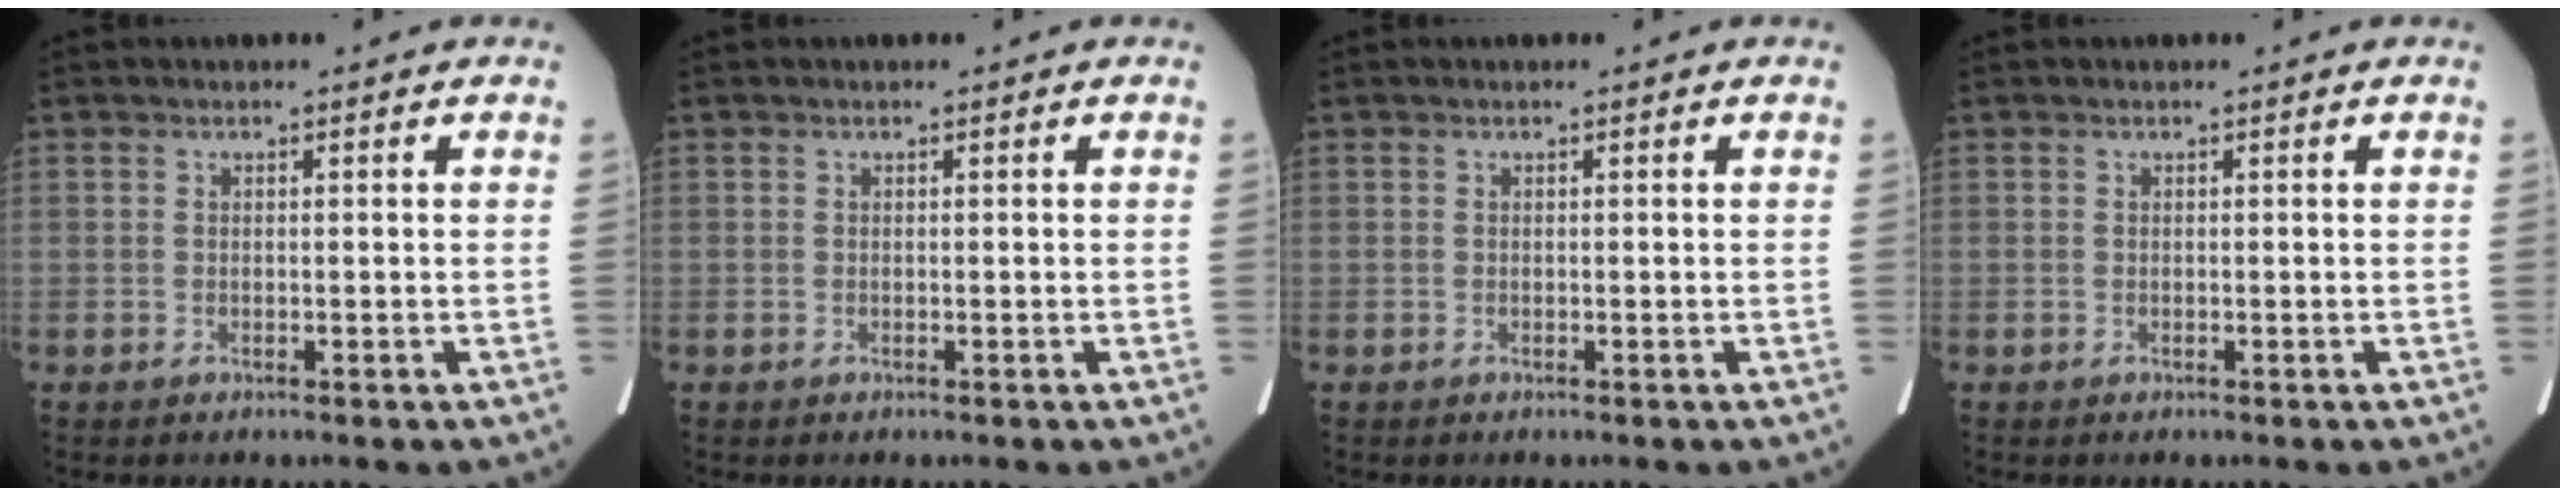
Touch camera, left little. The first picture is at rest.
{"total": 0.0}
{"total": 0.0}
{"total": 0.0}